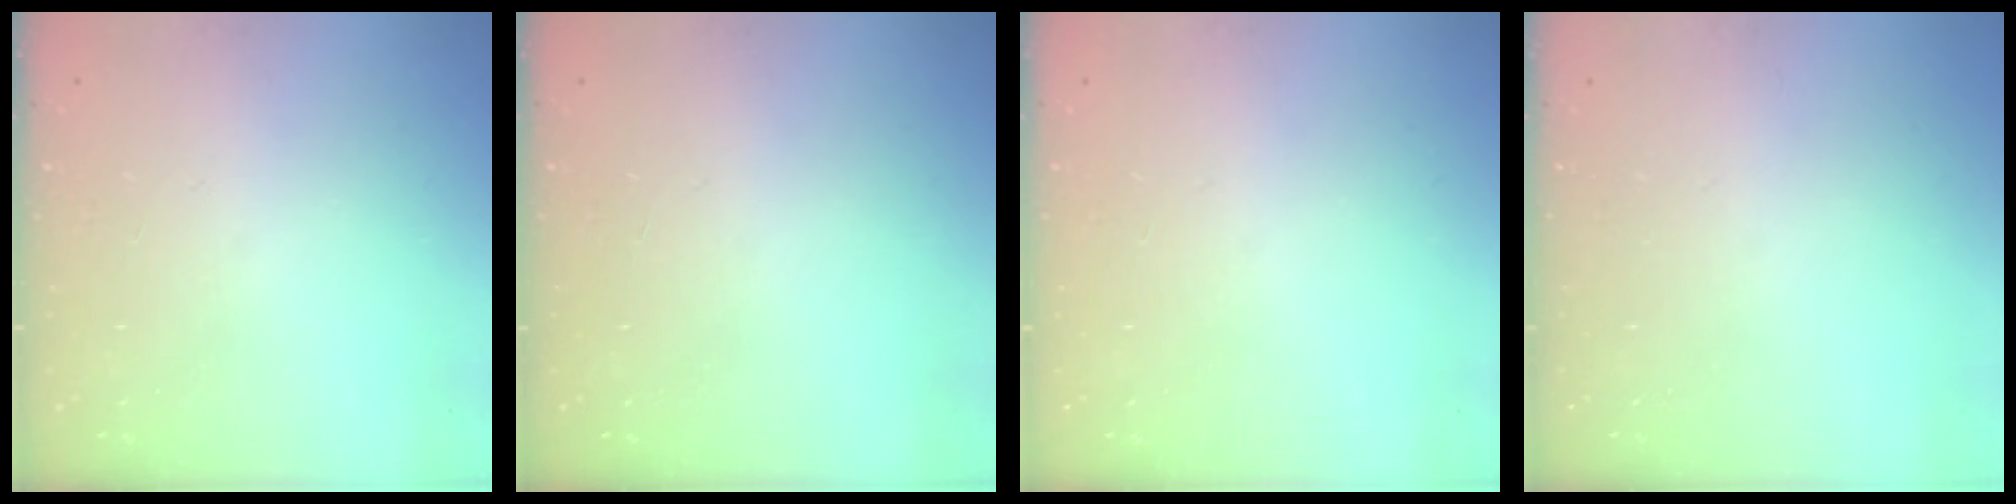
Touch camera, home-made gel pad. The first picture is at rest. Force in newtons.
{"total": 0.9, "press": 0.0, "slide": 0.9}
{"total": 0.0}
{"total": 0.0}